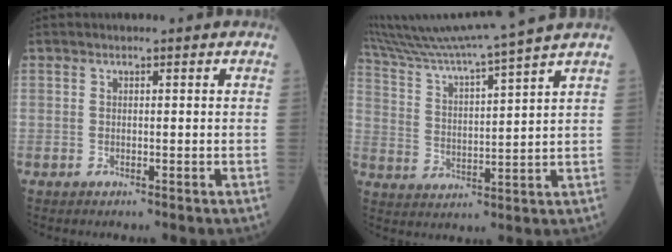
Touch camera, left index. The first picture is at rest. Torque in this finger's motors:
{"motor_torque": [0.00, -2.14, 0.27, 0.13]}